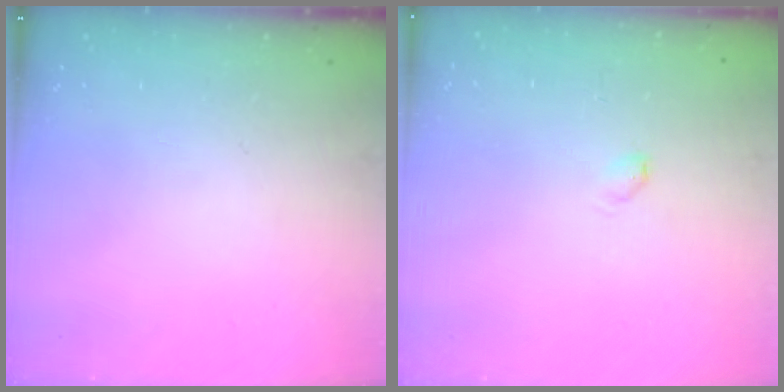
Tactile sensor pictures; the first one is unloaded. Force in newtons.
{"total": 2.5, "press": 2.5, "slide": 0.4}